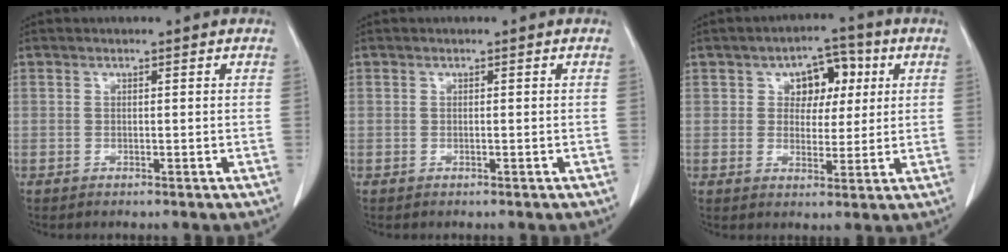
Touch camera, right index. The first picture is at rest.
{"total": 0.0}
{"total": 6.7, "force": [2.2, 4.3, 4.7], "torque": [-0.059, 0.020, 0.033]}